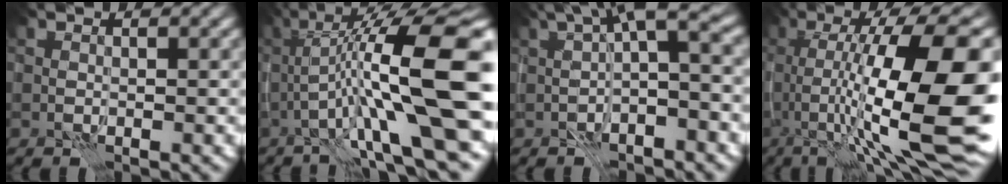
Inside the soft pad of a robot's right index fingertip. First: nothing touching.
{"total": 13.7, "force": [-0.8, 2.6, 13.5], "torque": [-0.217, 0.030, -0.008]}
{"total": 6.4, "force": [0.4, 1.7, 6.1], "torque": [-0.086, 0.027, -0.007]}
{"total": 17.1, "force": [-2.3, 4.5, 16.3], "torque": [-0.245, 0.018, -0.030]}